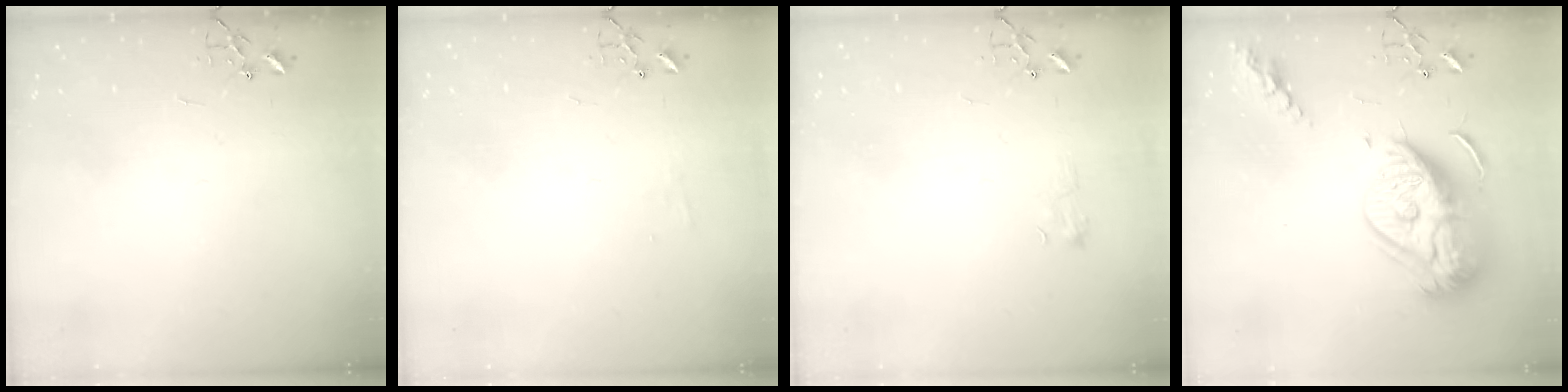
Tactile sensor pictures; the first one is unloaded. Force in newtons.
{"total": 4.5, "press": 4.4, "slide": 0.7}
{"total": 5.5, "press": 5.4, "slide": 0.8}
{"total": 18.4, "press": 18.3, "slide": 1.7}